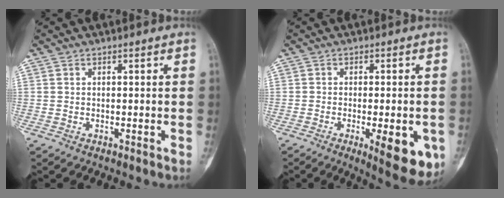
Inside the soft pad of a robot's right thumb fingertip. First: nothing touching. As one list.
[{"total": 11.4, "force": [-3.7, 3.7, 10.2], "torque": [-0.121, -0.010, -0.039]}]